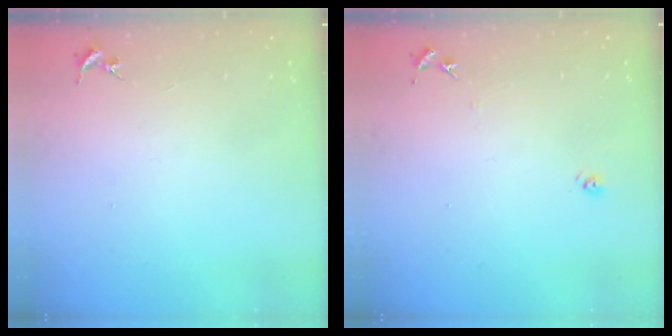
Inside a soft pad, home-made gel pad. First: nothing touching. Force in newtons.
{"total": 5.9, "press": 5.9, "slide": 0.5}